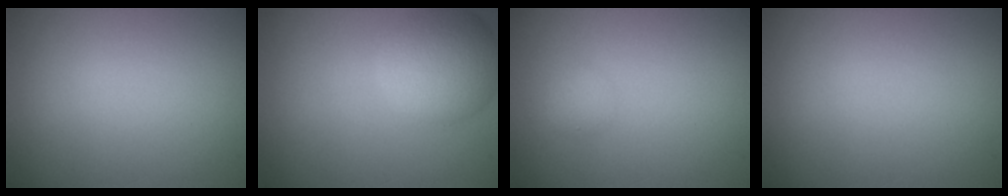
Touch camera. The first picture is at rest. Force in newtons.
{"total": 5.2, "press": 5.2, "slide": 0.1}
{"total": 1.1, "press": 1.1, "slide": 0.1}
{"total": 0.0}